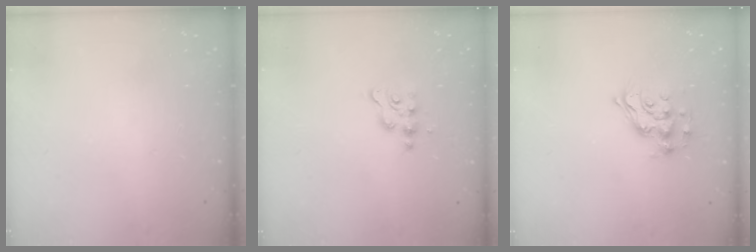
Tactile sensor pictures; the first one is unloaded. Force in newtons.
{"total": 2.1, "press": 2.0, "slide": 0.4}
{"total": 12.3, "press": 12.3, "slide": 0.9}